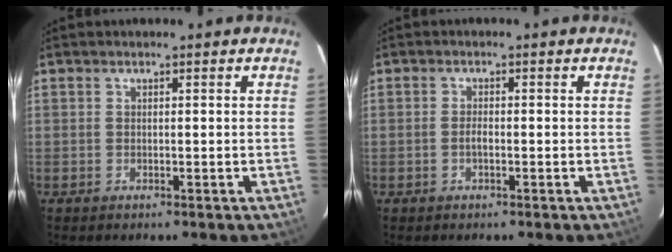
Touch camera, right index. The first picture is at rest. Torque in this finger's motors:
{"motor_torque": [0.36, -0.06, 0.14, 0.04]}